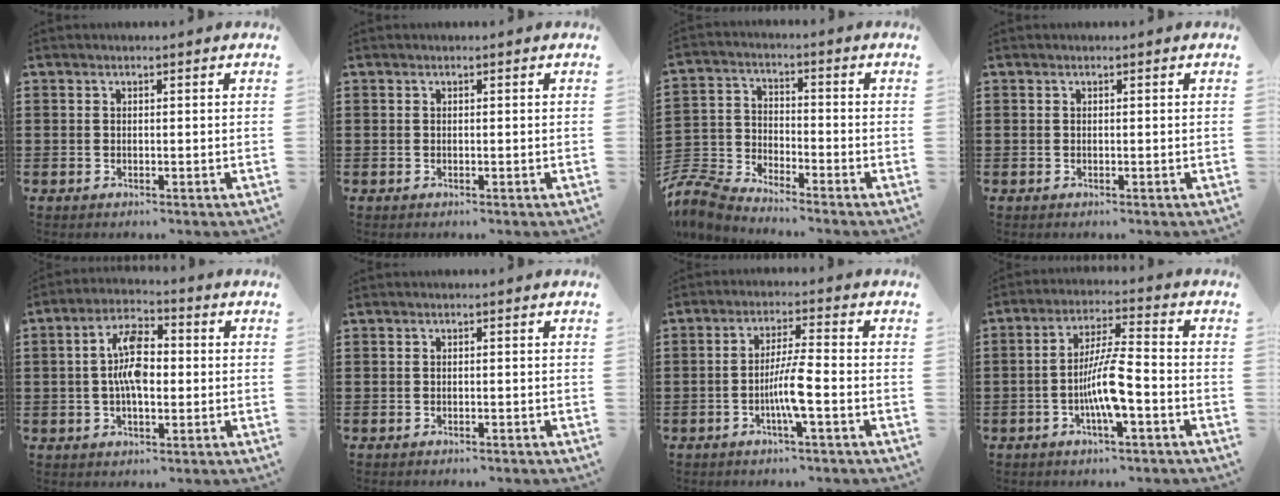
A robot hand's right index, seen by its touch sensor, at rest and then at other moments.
{"total": 0.0}
{"total": 6.2, "force": [-6.1, 1.0, 1.1], "torque": [-0.052, -0.006, -0.129]}
{"total": 0.0}
{"total": 8.3, "force": [0.2, 3.8, 7.4], "torque": [-0.145, 0.007, -0.002]}
{"total": 0.6, "force": [-0.6, 0.0, 0.1], "torque": [-0.003, -0.002, -0.012]}
{"total": 5.9, "force": [-2.1, 0.1, 5.5], "torque": [-0.101, -0.005, -0.042]}
{"total": 7.8, "force": [-2.5, 1.4, 7.2], "torque": [-0.144, -0.003, -0.051]}